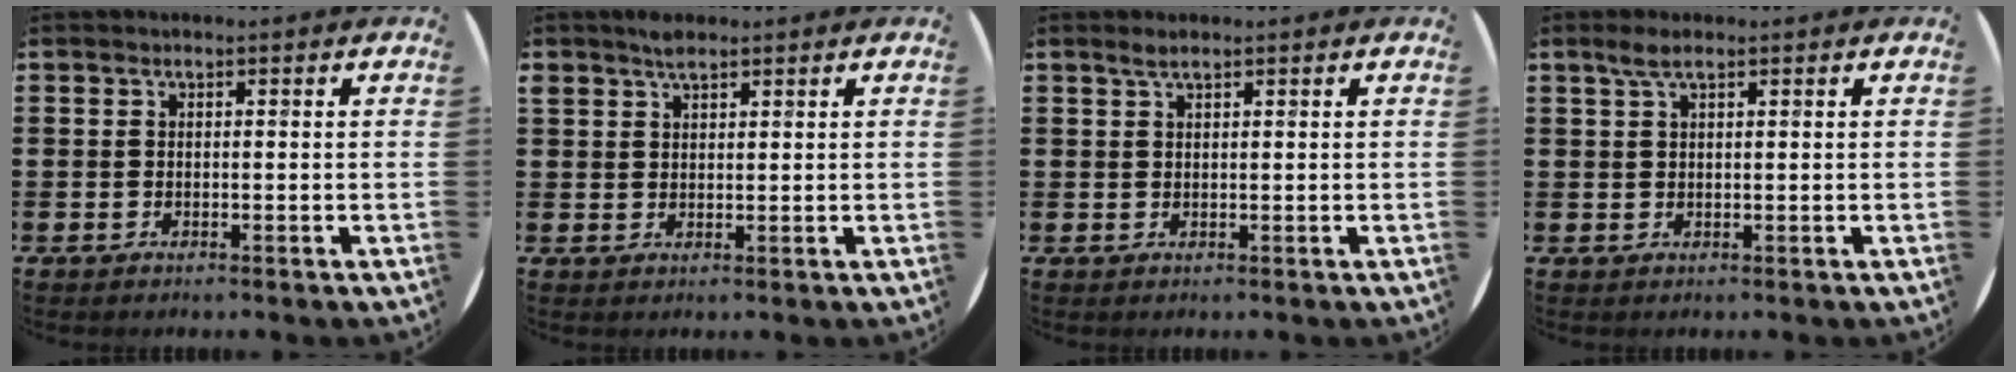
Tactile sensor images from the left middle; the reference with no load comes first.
{"total": 2.1, "force": [1.8, 0.8, 0.7], "torque": [-0.009, 0.000, 0.033]}
{"total": 1.3, "force": [1.0, 0.1, 0.8], "torque": [-0.017, 0.001, 0.019]}
{"total": 2.1, "force": [1.4, 0.4, 1.5], "torque": [-0.032, 0.004, 0.024]}